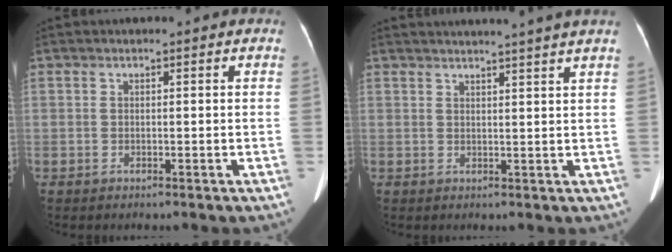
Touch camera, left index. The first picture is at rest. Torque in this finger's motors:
{"motor_torque": [0.77, -1.37, 0.20, 0.09]}